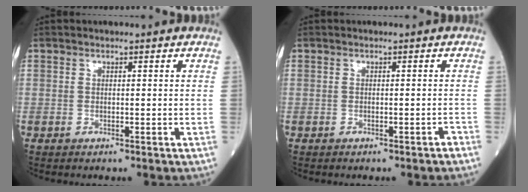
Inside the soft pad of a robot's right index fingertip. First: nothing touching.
{"total": 0.6, "force": [-0.4, 0.1, 0.4], "torque": [-0.006, 0.002, -0.005]}